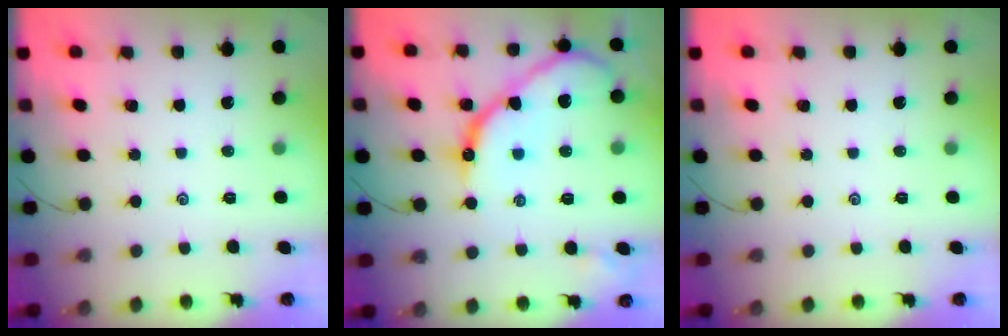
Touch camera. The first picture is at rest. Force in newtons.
{"total": 14.1, "press": 14.0, "slide": 0.9}
{"total": 0.0}